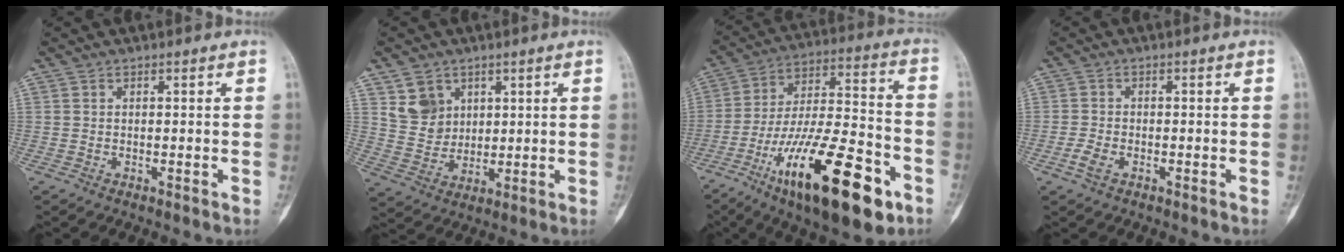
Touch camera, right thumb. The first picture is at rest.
{"total": 7.5, "force": [3.6, 6.1, 2.6], "torque": [-0.023, -0.022, 0.077]}
{"total": 26.7, "force": [-12.9, 8.9, 21.6], "torque": [-0.347, 0.060, -0.208]}
{"total": 2.6, "force": [-1.3, 1.4, 1.8], "torque": [-0.043, 0.006, -0.027]}